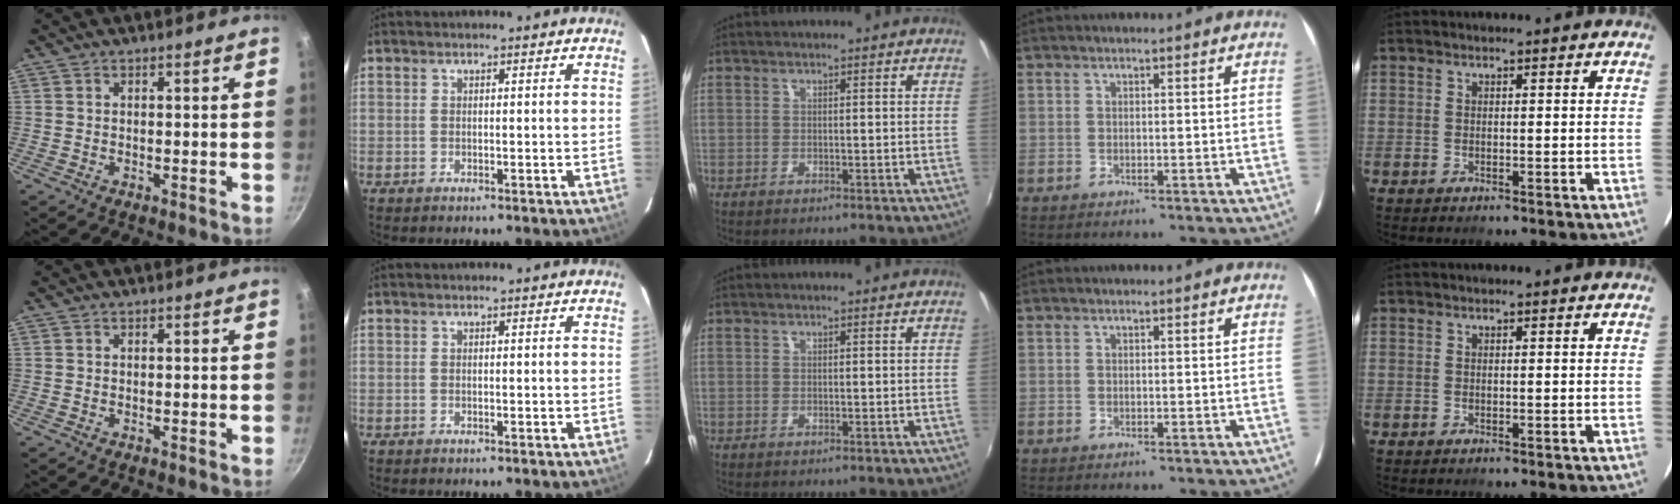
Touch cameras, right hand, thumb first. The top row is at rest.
{}